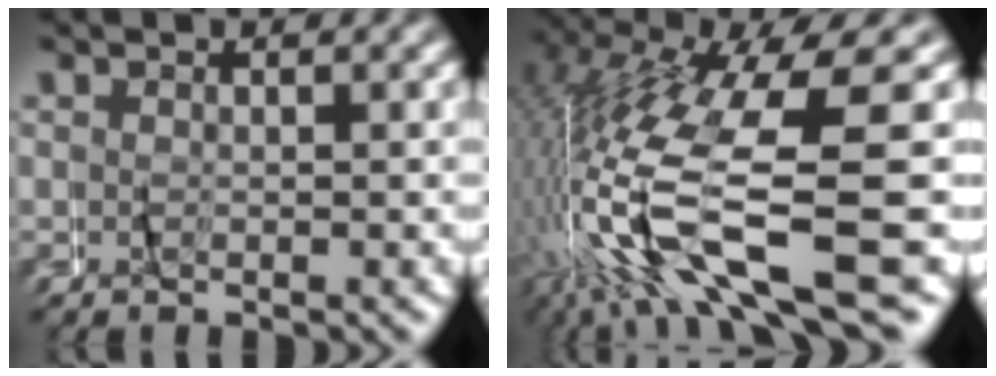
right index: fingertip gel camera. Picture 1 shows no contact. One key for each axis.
{"total": 11.1, "fx": -3.9, "fy": 4.3, "fz": 9.5, "tx": -0.195, "ty": -0.017, "tz": -0.050}